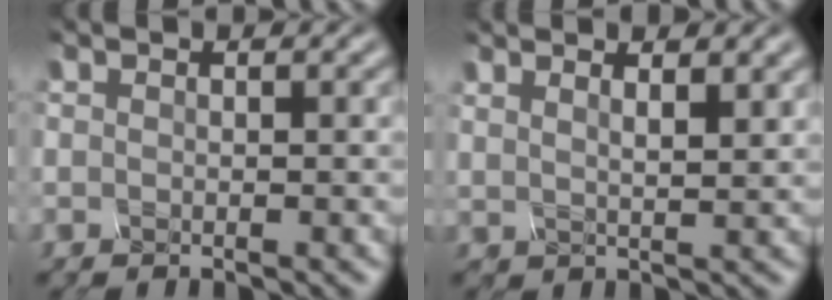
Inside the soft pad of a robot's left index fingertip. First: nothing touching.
{"total": 2.8, "force": [1.8, 1.0, 1.9], "torque": [-0.008, 0.009, 0.017]}